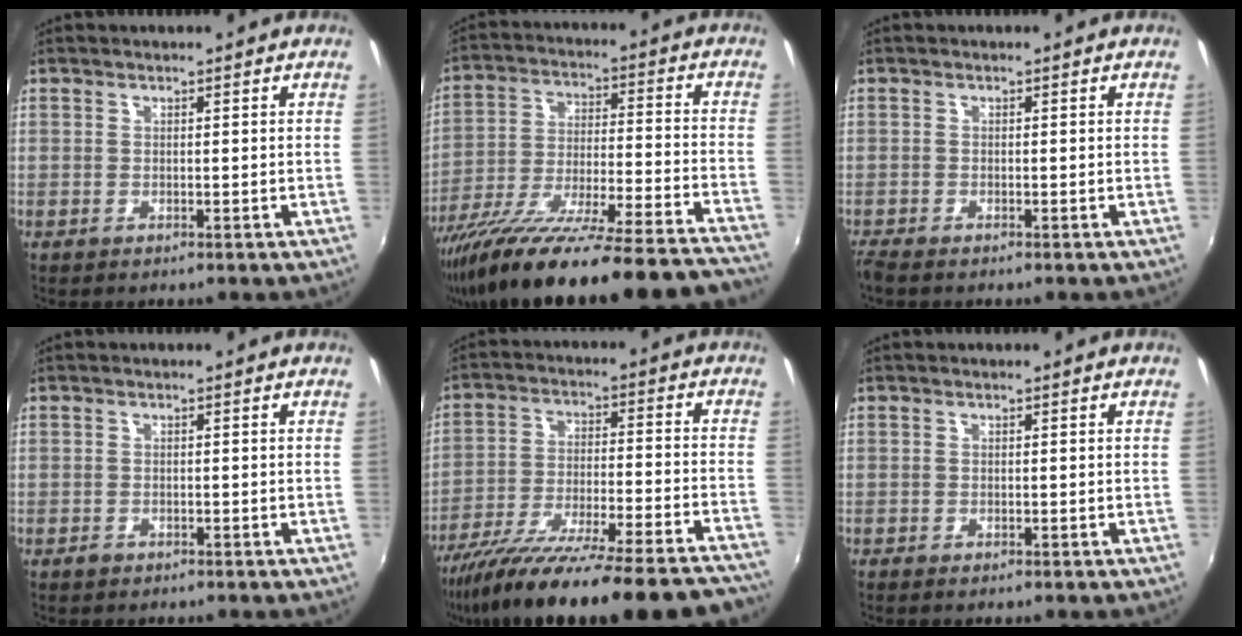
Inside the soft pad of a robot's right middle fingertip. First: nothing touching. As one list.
[{"total": 32.1, "force": [-28.1, 1.4, 15.4], "torque": [-0.241, -0.090, -0.421]}, {"total": 2.0, "force": [-1.8, 0.4, 0.8], "torque": [-0.018, -0.013, -0.034]}, {"total": 1.0, "force": [-0.8, 0.6, 0.2], "torque": [-0.004, 0.000, -0.012]}, {"total": 28.5, "force": [-24.7, 3.9, 13.7], "torque": [-0.226, -0.067, -0.358]}, {"total": 0.5, "force": [-0.4, 0.2, 0.2], "torque": [-0.005, -0.002, -0.009]}]